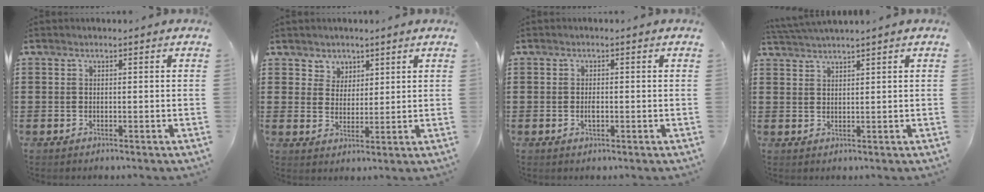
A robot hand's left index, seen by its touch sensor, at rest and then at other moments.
{"total": 3.1, "force": [1.6, 2.7, -0.1], "torque": [-0.006, 0.008, 0.027]}
{"total": 1.7, "force": [-0.3, 0.7, 1.6], "torque": [-0.031, -0.001, -0.005]}
{"total": 2.0, "force": [1.9, -0.5, 0.3], "torque": [-0.009, 0.000, 0.037]}